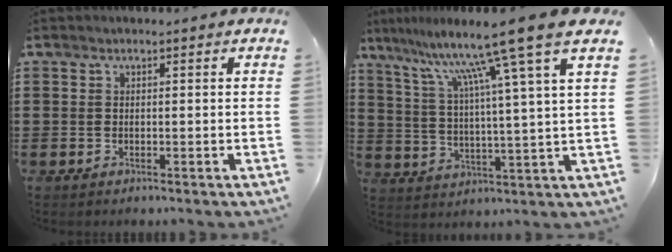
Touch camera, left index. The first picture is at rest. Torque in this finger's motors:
{"motor_torque": [2.14, 0.00, 0.52, 0.21]}